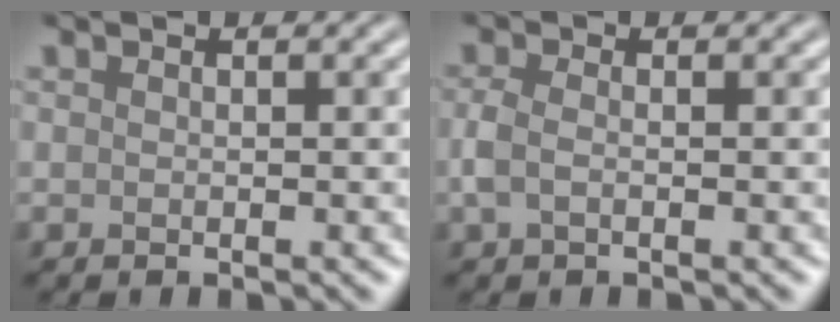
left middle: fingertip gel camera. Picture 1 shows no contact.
{"total": 1.7, "force": [-0.4, 0.9, 1.4], "torque": [-0.036, 0.001, -0.013]}